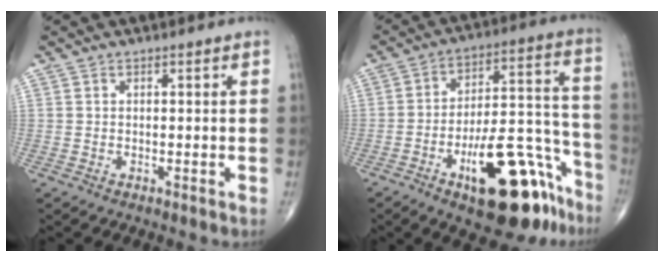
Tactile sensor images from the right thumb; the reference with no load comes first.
{"total": 21.1, "force": [-11.8, 8.0, 15.6], "torque": [-0.170, 0.093, -0.169]}